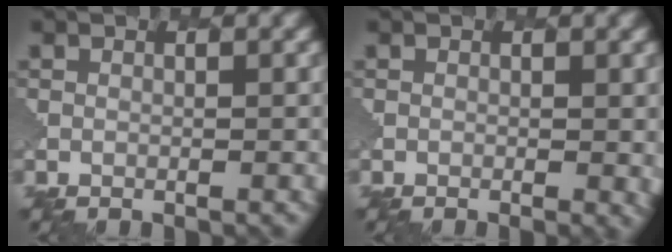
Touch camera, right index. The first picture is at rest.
{"total": 2.0, "force": [-0.1, 1.0, 1.8], "torque": [-0.015, -0.003, 0.001]}